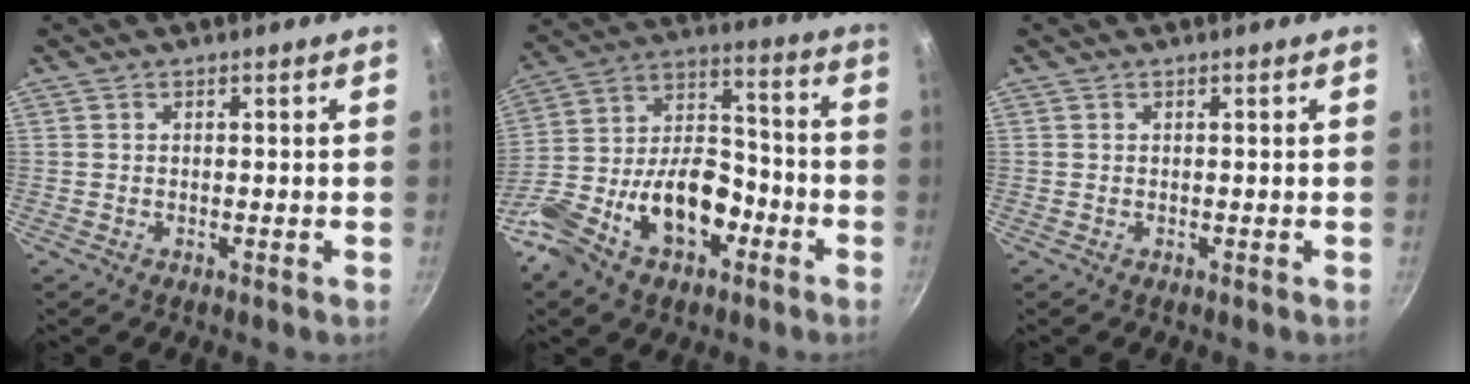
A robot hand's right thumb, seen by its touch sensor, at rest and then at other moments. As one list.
[{"total": 20.7, "force": [-7.8, 12.7, 14.3], "torque": [-0.237, 0.067, -0.145]}, {"total": 0.0}]